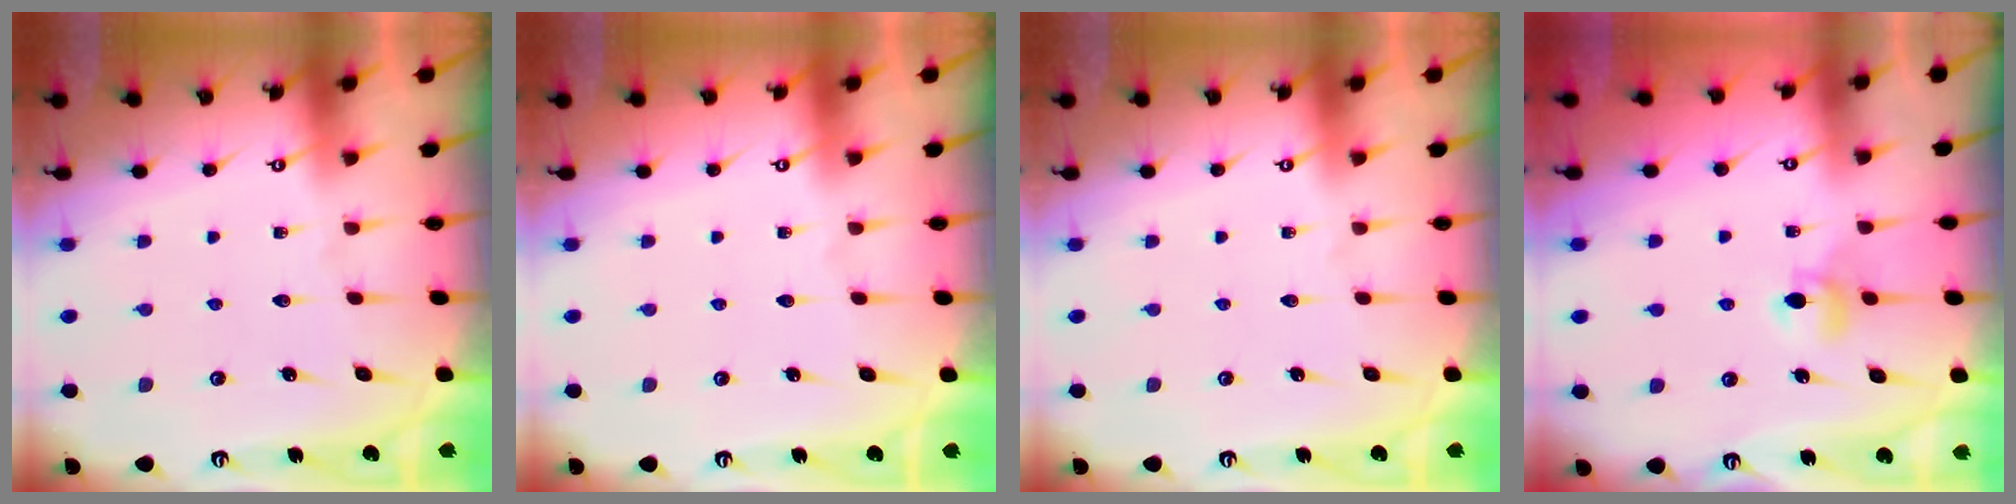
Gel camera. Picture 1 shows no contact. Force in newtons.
{"total": 0.0}
{"total": 0.0}
{"total": 5.6, "press": 5.5, "slide": 0.7}